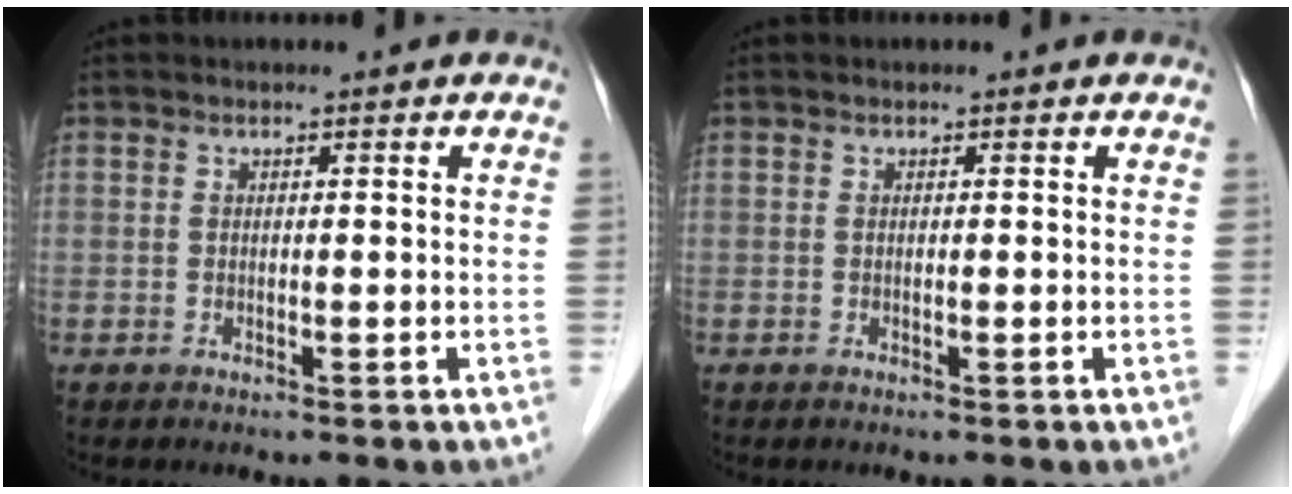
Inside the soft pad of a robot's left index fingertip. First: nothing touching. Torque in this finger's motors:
{"motor_torque": [-0.01, 0.01, 0.00, 0.00]}